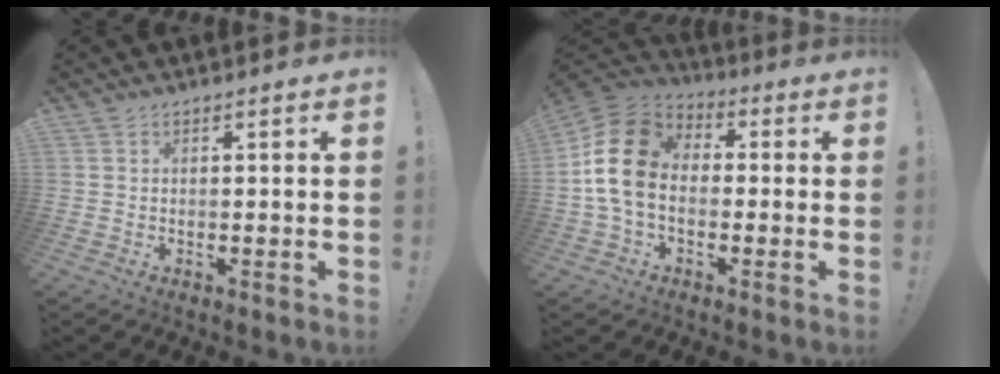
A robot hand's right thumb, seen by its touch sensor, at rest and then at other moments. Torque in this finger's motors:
{"motor_torque": [1.93, 2.31, 1.56, -0.45, 0.49]}